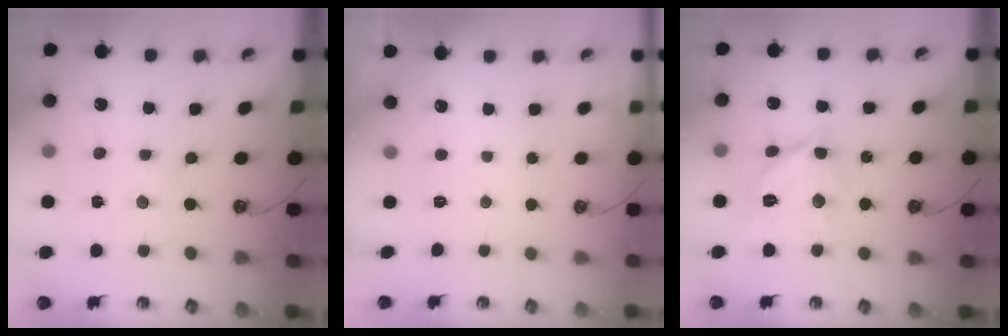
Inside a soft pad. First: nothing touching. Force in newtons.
{"total": 0.0}
{"total": 14.7, "press": 14.6, "slide": 1.2}